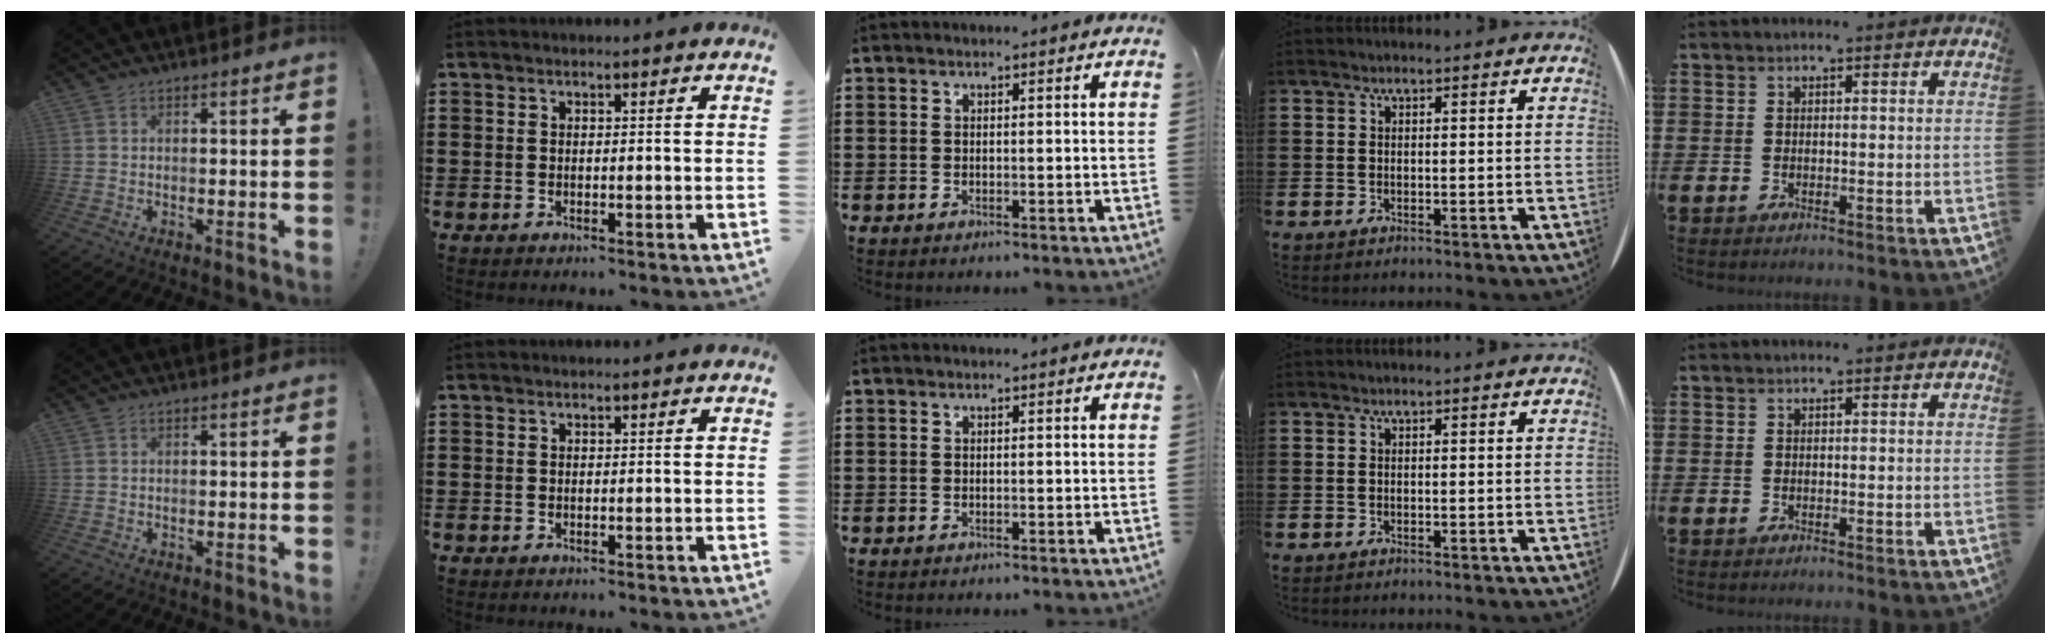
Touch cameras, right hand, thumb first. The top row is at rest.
{}